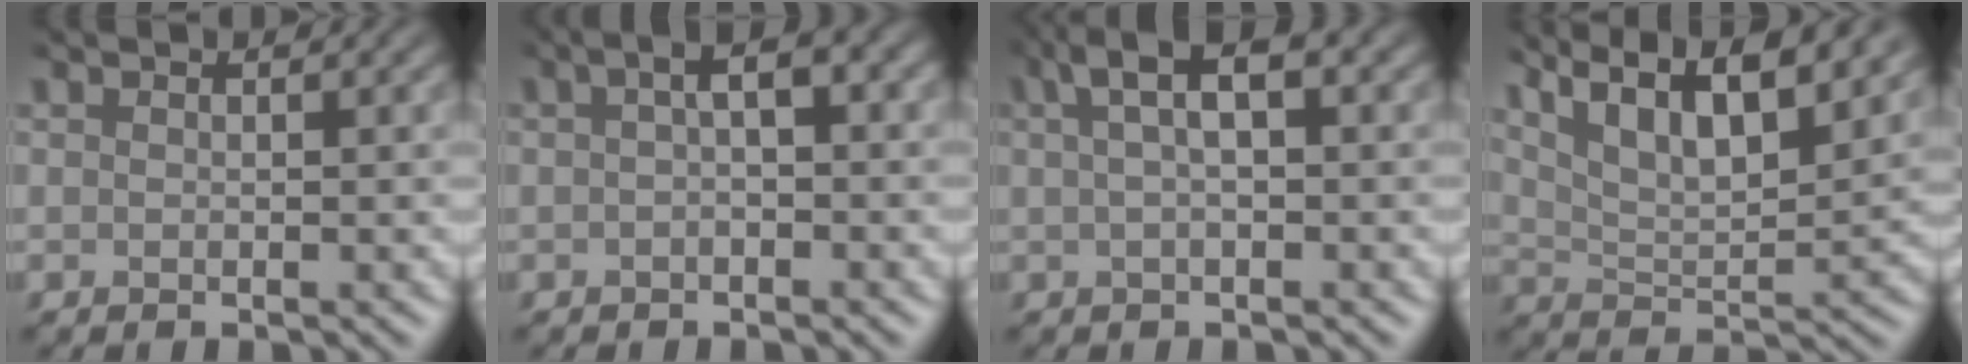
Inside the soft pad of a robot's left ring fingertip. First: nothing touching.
{"total": 2.2, "force": [0.2, 0.3, 2.1], "torque": [-0.036, 0.008, -0.001]}
{"total": 3.9, "force": [1.5, 1.0, 3.5], "torque": [-0.059, 0.011, 0.020]}
{"total": 12.0, "force": [8.2, 3.6, 8.0], "torque": [-0.125, 0.036, 0.104]}